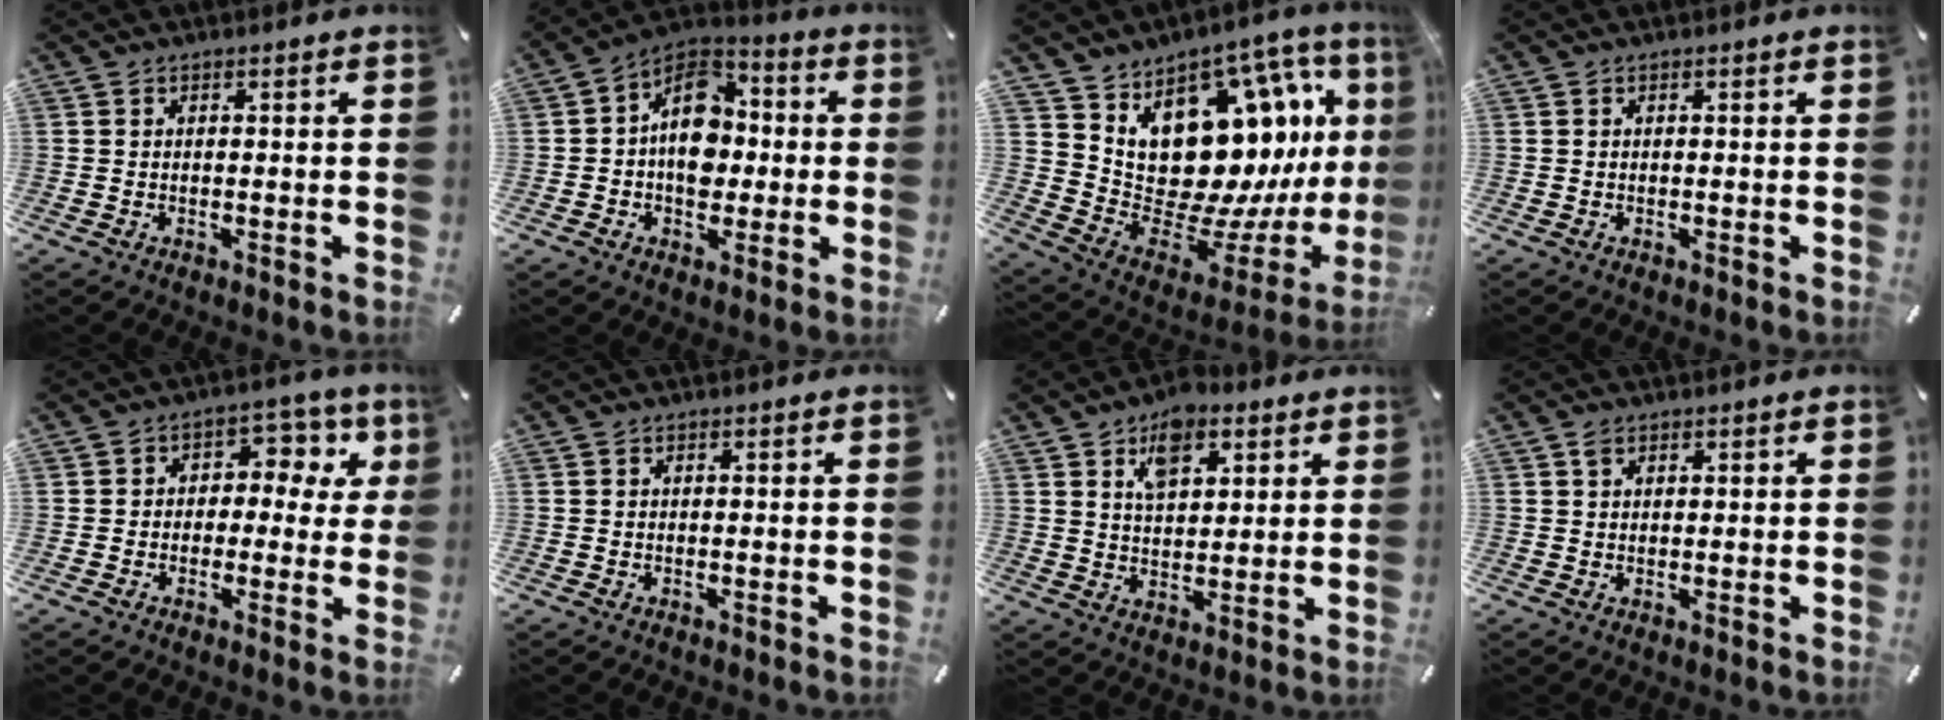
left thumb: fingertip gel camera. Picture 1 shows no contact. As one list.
[{"total": 12.9, "force": [-1.1, 9.8, 8.4], "torque": [-0.133, 0.013, -0.022]}, {"total": 20.7, "force": [6.7, 14.5, 13.2], "torque": [-0.192, -0.094, 0.158]}, {"total": 0.0}, {"total": 7.9, "force": [1.8, 6.3, 4.4], "torque": [-0.049, -0.007, 0.026]}, {"total": 0.0}, {"total": 8.7, "force": [4.8, 5.3, 4.9], "torque": [-0.071, -0.013, 0.083]}, {"total": 1.6, "force": [1.1, 0.9, 0.8], "torque": [-0.009, -0.004, 0.019]}]